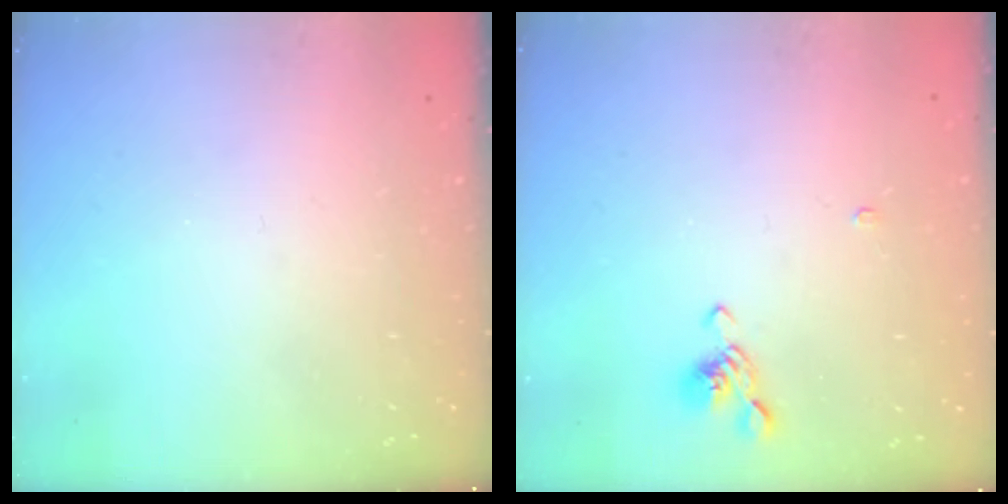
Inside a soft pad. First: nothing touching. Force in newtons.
{"total": 2.5, "press": 2.4, "slide": 0.7}